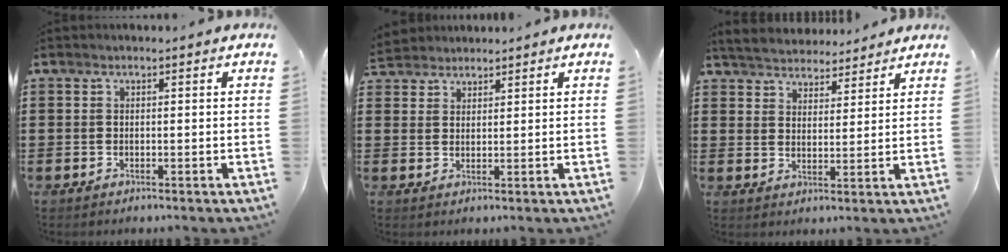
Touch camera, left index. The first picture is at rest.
{"total": 2.3, "force": [2.1, 0.7, -0.3], "torque": [-0.001, 0.003, 0.042]}
{"total": 4.3, "force": [4.2, 0.8, 0.1], "torque": [-0.022, -0.018, 0.076]}